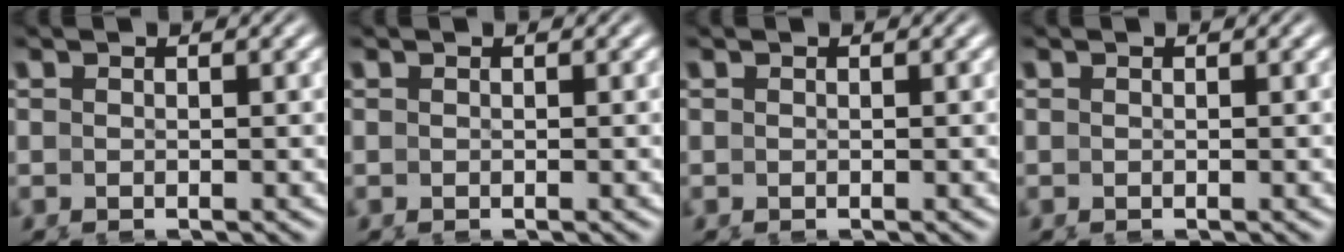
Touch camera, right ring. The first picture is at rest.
{"total": 0.0}
{"total": 0.0}
{"total": 0.0}